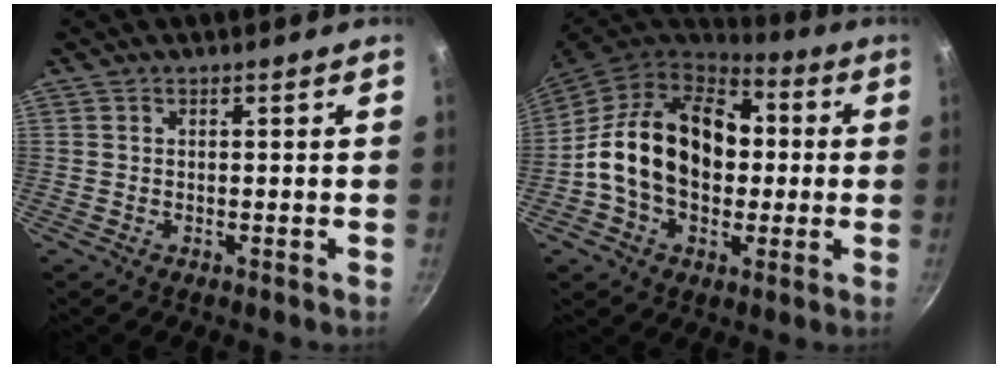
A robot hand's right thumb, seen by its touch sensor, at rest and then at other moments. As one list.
[{"total": 20.1, "force": [0.8, 14.5, 13.9], "torque": [-0.211, 0.034, 0.005]}]